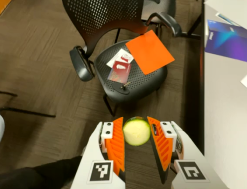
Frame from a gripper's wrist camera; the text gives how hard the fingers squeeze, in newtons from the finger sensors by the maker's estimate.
{"total": 13.7, "left": 14.6, "right": 12.8}